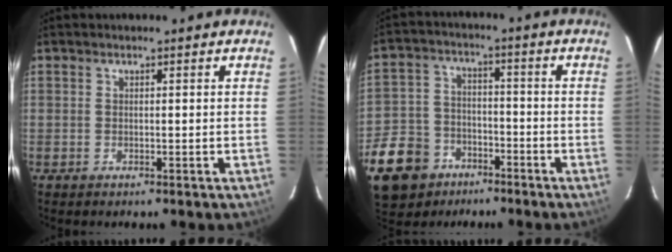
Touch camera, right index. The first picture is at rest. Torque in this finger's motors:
{"motor_torque": [0.88, -1.01, -0.01, -0.21]}